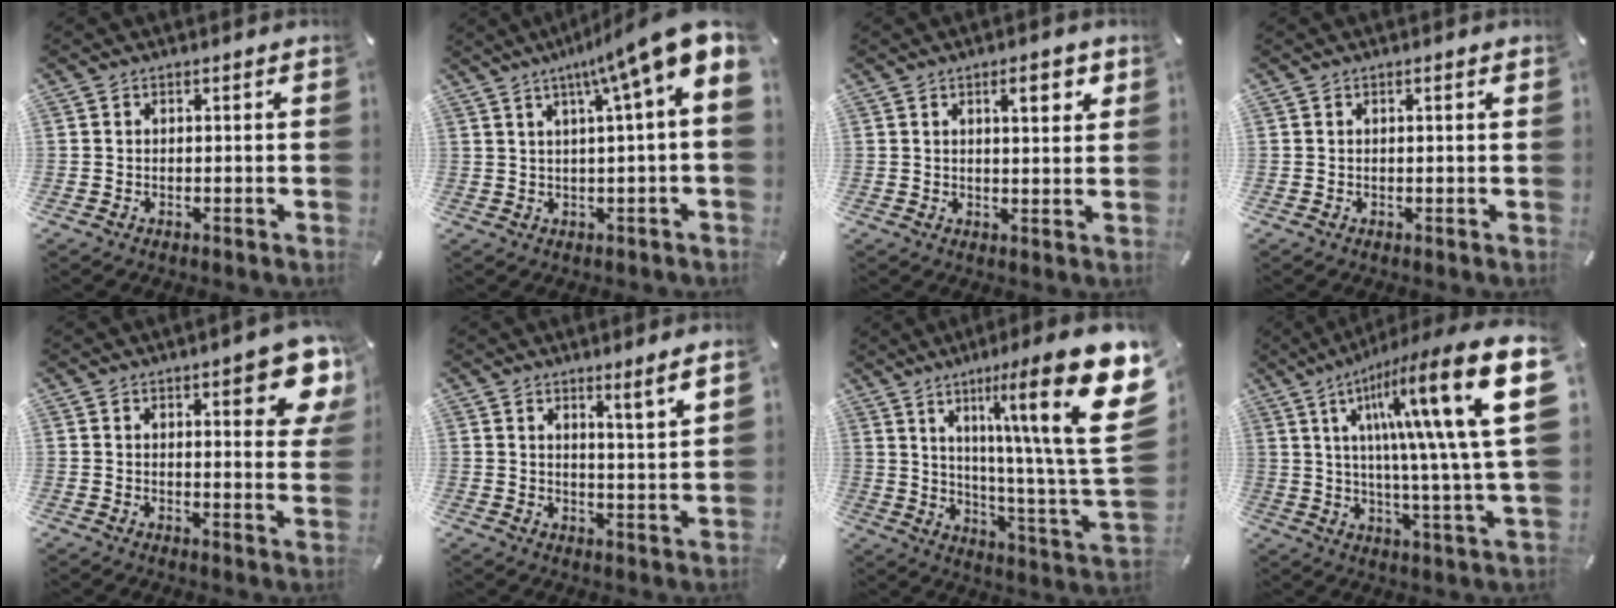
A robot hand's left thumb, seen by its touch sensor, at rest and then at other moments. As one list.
[{"total": 11.7, "force": [5.8, 0.3, 10.2], "torque": [-0.169, -0.046, 0.090]}, {"total": 5.8, "force": [2.8, 1.8, 4.8], "torque": [-0.069, -0.007, 0.039]}, {"total": 0.9, "force": [0.2, 0.0, 0.8], "torque": [-0.015, 0.000, 0.002]}, {"total": 11.2, "force": [6.0, 3.4, 8.8], "torque": [-0.108, -0.038, 0.097]}, {"total": 5.0, "force": [4.1, -0.7, 2.9], "torque": [-0.041, -0.032, 0.063]}, {"total": 25.6, "force": [11.0, 4.5, 22.7], "torque": [-0.330, -0.092, 0.166]}, {"total": 29.1, "force": [9.2, 5.4, 27.1], "torque": [-0.414, -0.057, 0.141]}]